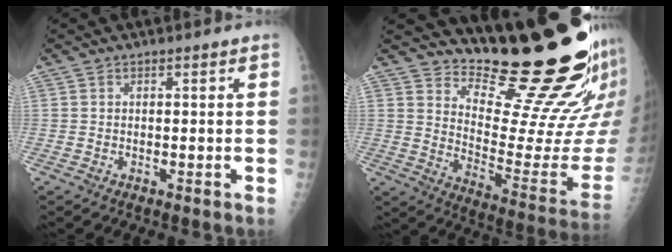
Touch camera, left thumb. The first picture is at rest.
{"total": 21.5, "force": [17.9, 3.3, 11.5], "torque": [-0.128, -0.179, 0.260]}